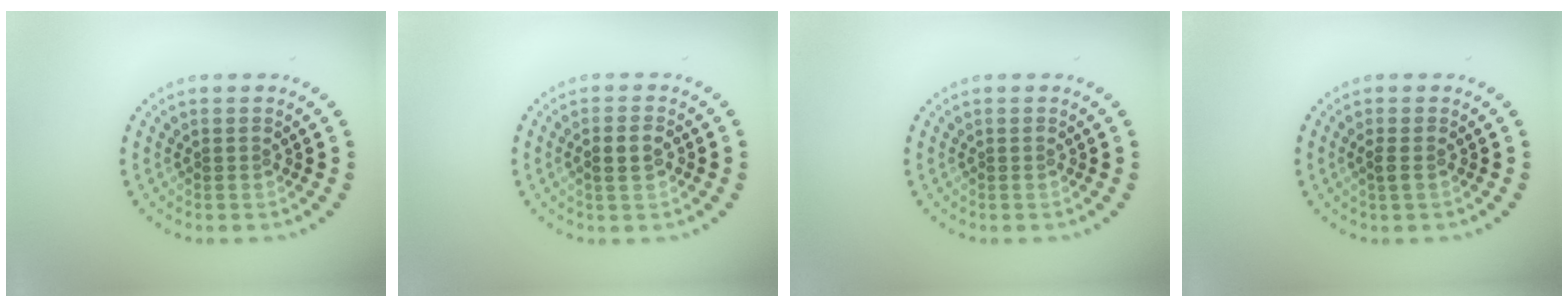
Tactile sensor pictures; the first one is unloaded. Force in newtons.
{"total": 2.0, "press": 1.9, "slide": 0.5}
{"total": 0.0}
{"total": 0.8, "press": 0.8, "slide": 0.3}